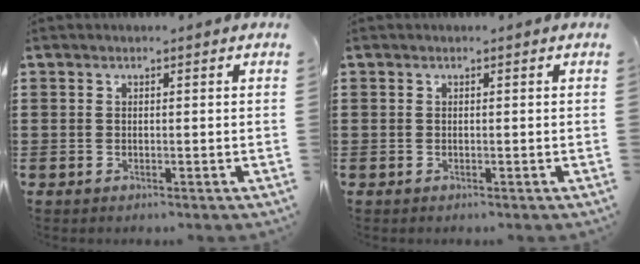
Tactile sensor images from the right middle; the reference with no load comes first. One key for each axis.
{"total": 0.0}